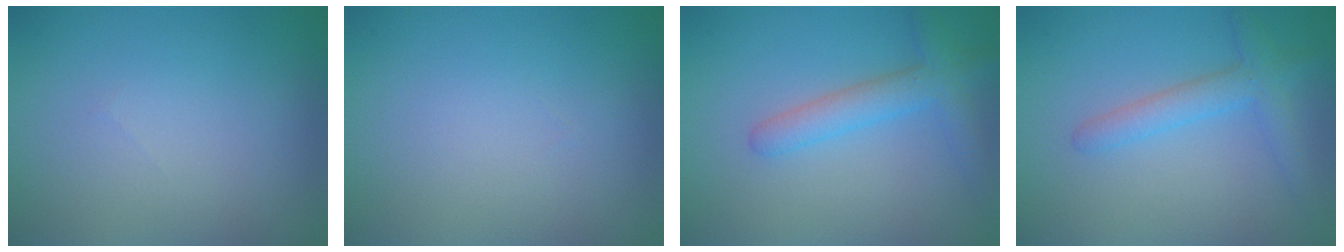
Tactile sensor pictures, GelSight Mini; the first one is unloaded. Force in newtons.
{"total": 0.0}
{"total": 3.3, "press": 3.3, "slide": 0.0}
{"total": 2.8, "press": 2.8, "slide": 0.3}